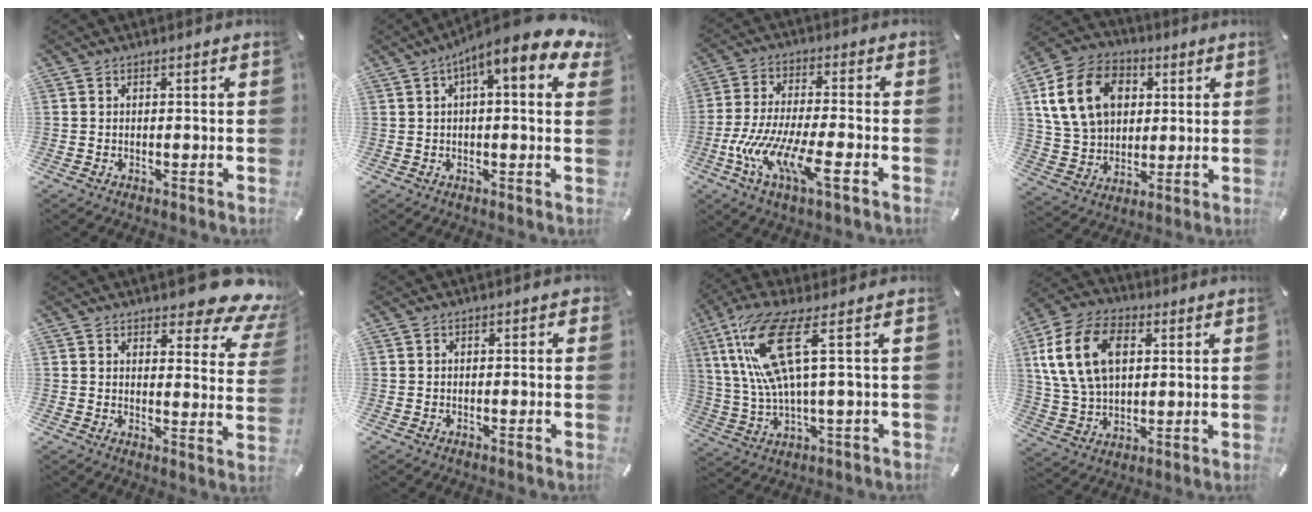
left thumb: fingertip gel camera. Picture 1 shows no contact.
{"total": 10.4, "force": [5.7, 2.2, 8.5], "torque": [-0.129, -0.037, 0.093]}
{"total": 14.5, "force": [-6.2, 4.2, 12.4], "torque": [-0.251, -0.001, -0.104]}
{"total": 16.3, "force": [4.0, 12.8, 9.2], "torque": [-0.190, 0.010, 0.075]}
{"total": 10.2, "force": [8.3, 3.6, 4.8], "torque": [-0.058, -0.070, 0.146]}
{"total": 0.9, "force": [-0.2, 0.8, 0.5], "torque": [-0.008, 0.005, -0.005]}
{"total": 15.4, "force": [4.8, 3.5, 14.2], "torque": [-0.318, -0.018, 0.071]}
{"total": 16.1, "force": [4.3, 11.3, 10.6], "torque": [-0.234, 0.009, 0.076]}